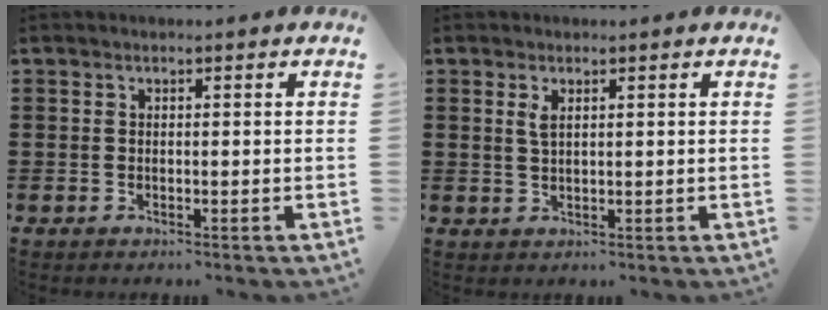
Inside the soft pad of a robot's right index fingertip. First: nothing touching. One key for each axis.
{"total": 1.9, "fx": 0.8, "fy": 0.7, "fz": 1.5, "tx": -0.034, "ty": 0.003, "tz": 0.012}